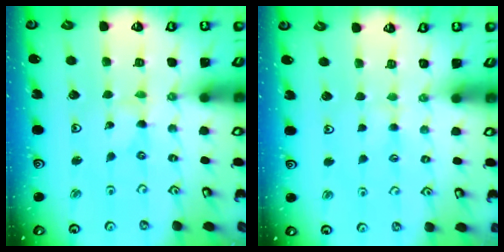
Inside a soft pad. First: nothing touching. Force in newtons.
{"total": 1.9, "press": 1.9, "slide": 0.4}